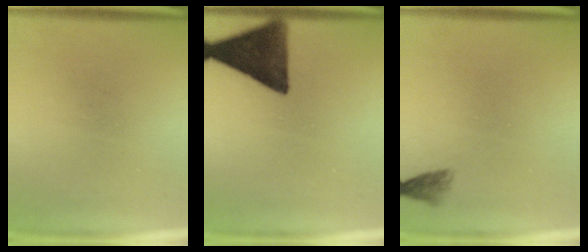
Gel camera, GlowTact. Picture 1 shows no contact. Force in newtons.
{"total": 14.2}
{"total": 1.5}